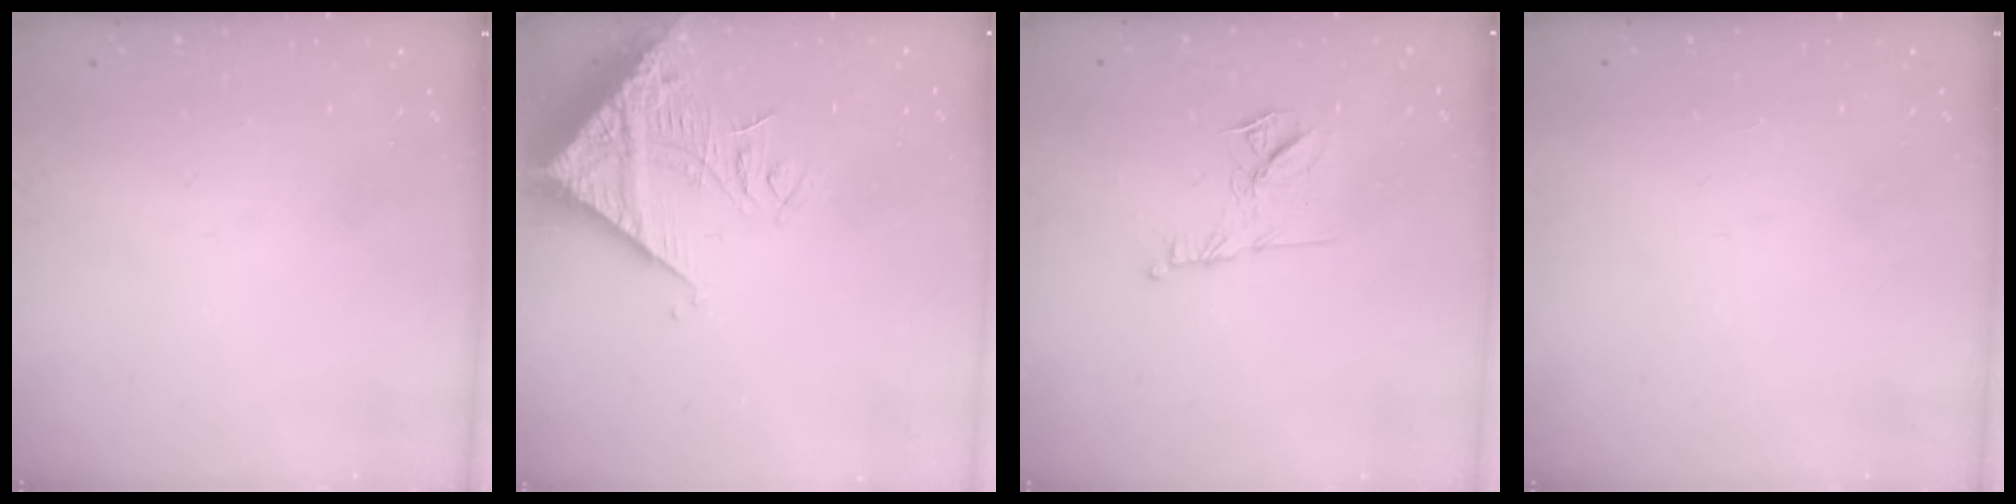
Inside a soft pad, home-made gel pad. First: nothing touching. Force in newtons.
{"total": 15.4, "press": 15.2, "slide": 1.8}
{"total": 9.6, "press": 9.6, "slide": 0.9}
{"total": 1.5, "press": 1.5, "slide": 0.1}